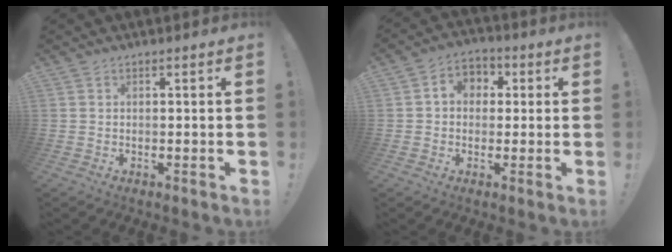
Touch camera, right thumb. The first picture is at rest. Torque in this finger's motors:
{"motor_torque": [0.59, 1.31, 0.63, -0.23, -0.01]}